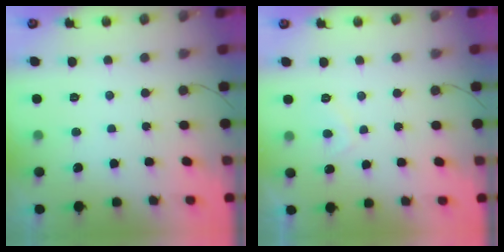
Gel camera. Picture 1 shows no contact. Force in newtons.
{"total": 2.9, "press": 2.8, "slide": 0.8}